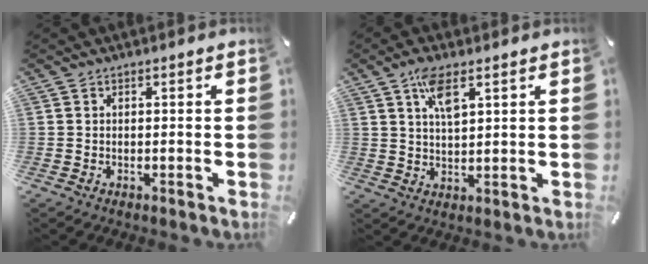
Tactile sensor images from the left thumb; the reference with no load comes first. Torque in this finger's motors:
{"motor_torque": [1.13, 0.83, 0.78, -0.46, 0.05]}